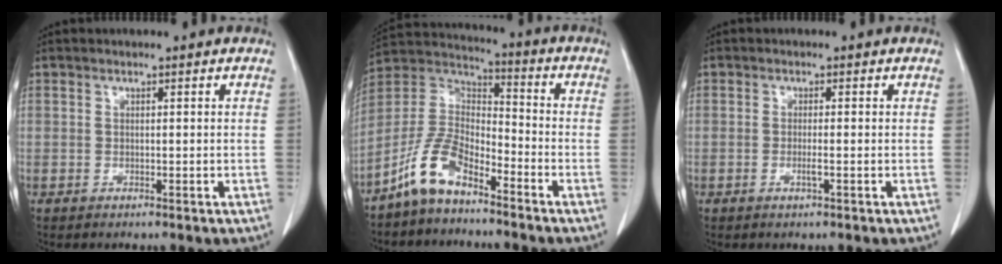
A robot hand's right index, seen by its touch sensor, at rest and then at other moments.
{"total": 9.9, "force": [-6.9, 3.9, 5.9], "torque": [-0.137, 0.018, -0.142]}
{"total": 1.2, "force": [-0.4, -0.1, 1.1], "torque": [-0.024, -0.001, -0.008]}